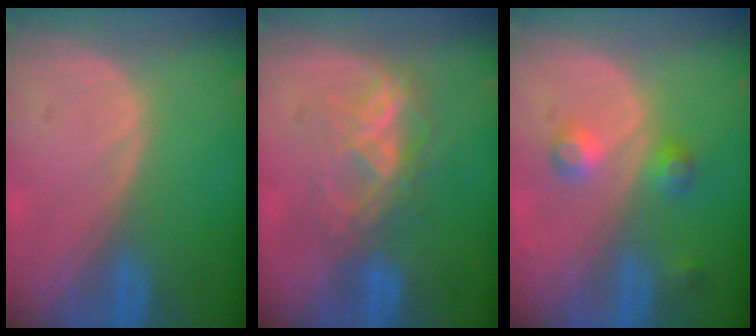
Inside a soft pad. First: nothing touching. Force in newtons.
{"total": 5.9, "press": 5.8, "slide": 1.1}
{"total": 3.8, "press": 3.8, "slide": 0.1}